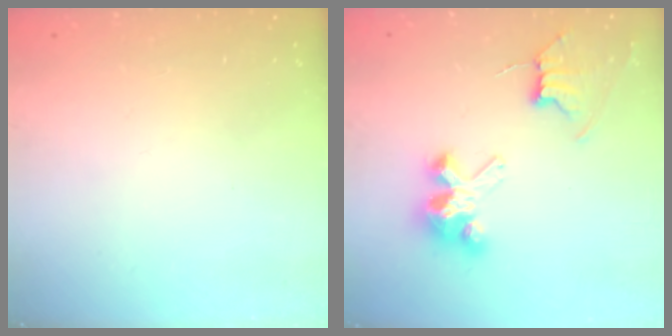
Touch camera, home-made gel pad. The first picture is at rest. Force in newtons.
{"total": 7.9, "press": 7.8, "slide": 0.6}